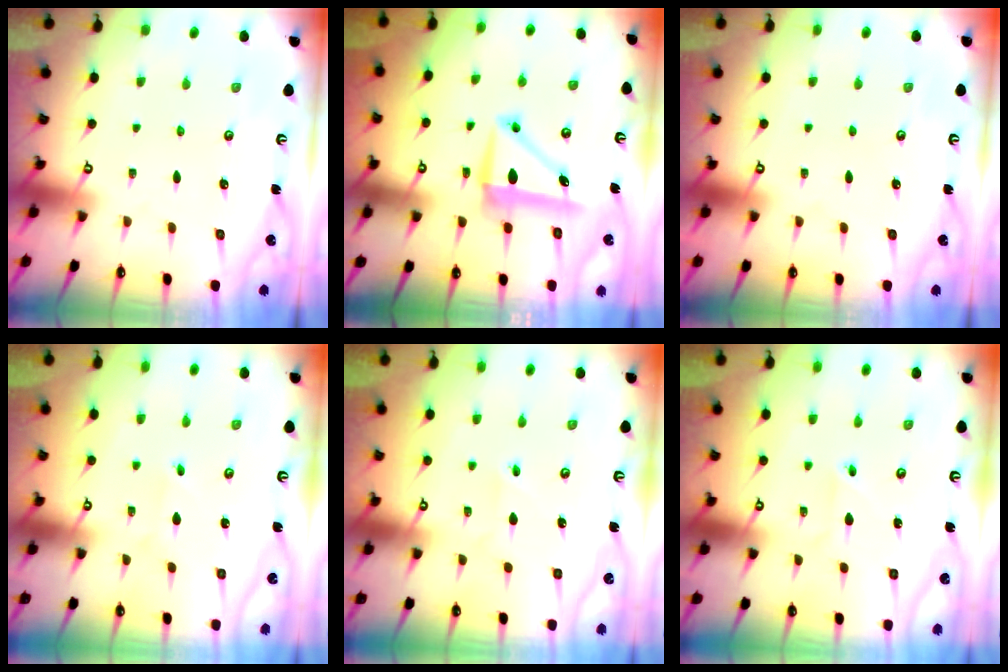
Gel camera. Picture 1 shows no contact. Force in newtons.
{"total": 7.3, "press": 7.2, "slide": 1.3}
{"total": 0.0}
{"total": 1.6, "press": 1.6, "slide": 0.2}
{"total": 3.0, "press": 3.0, "slide": 0.4}
{"total": 2.2, "press": 2.2, "slide": 0.2}